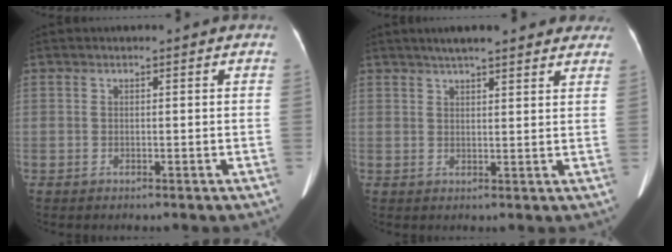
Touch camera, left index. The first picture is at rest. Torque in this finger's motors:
{"motor_torque": [0.02, -0.19, 0.00, 0.03]}